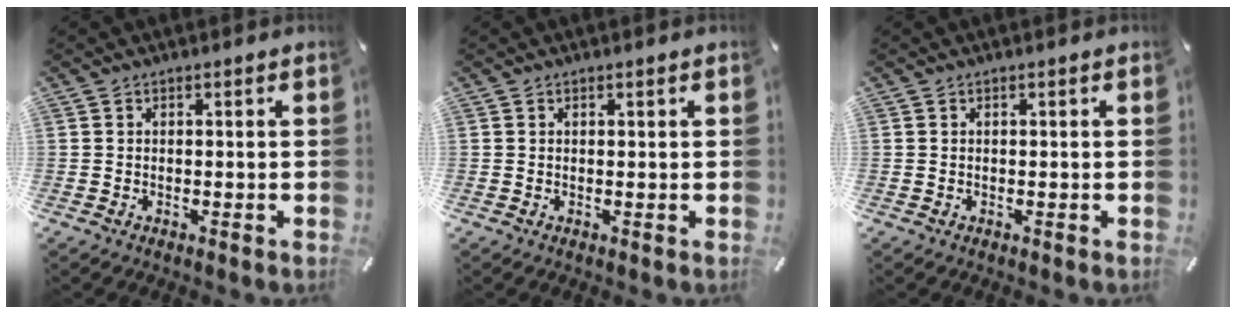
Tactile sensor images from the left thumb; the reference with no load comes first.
{"total": 0.0}
{"total": 0.0}